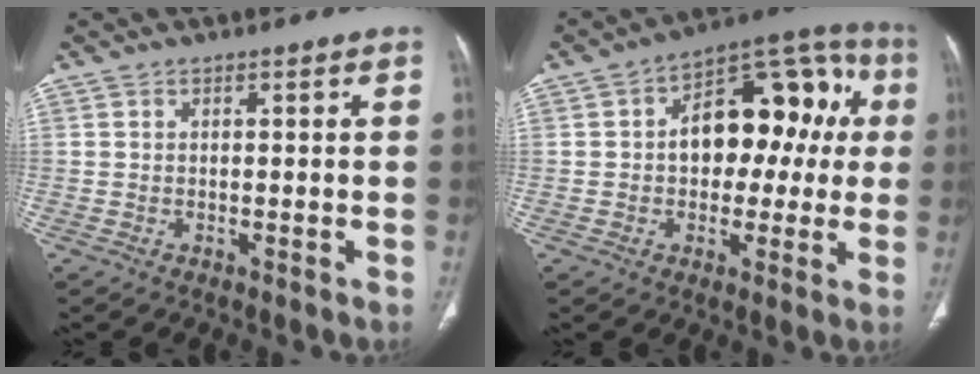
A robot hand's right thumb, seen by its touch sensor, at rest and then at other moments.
{"total": 17.7, "force": [1.6, 11.0, 13.7], "torque": [-0.134, 0.050, 0.020]}